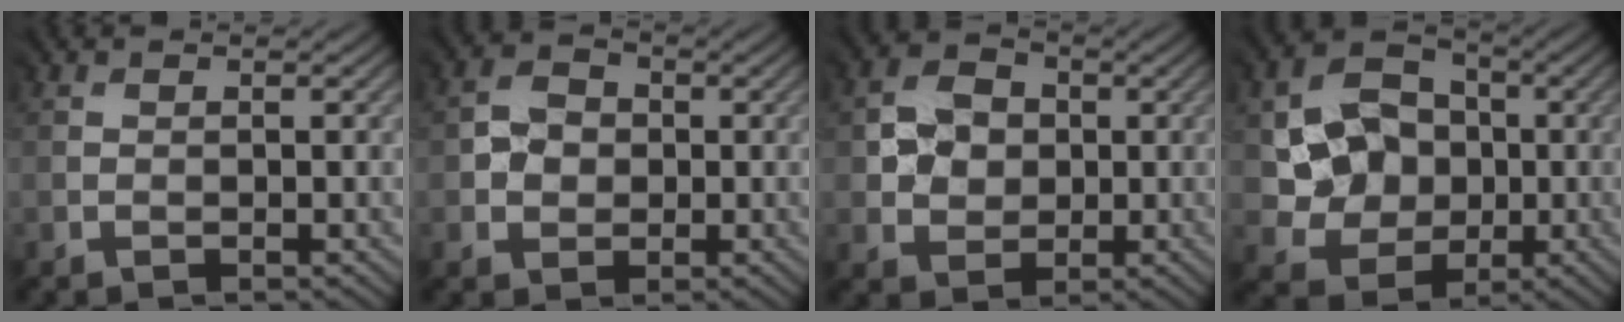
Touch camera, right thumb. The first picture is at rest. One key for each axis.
{"total": 3.0, "fx": 0.0, "fy": 2.9, "fz": 0.7, "tx": -0.010, "ty": 0.005, "tz": -0.003}
{"total": 4.5, "fx": 0.8, "fy": 4.2, "fz": 1.3, "tx": -0.034, "ty": 0.008, "tz": 0.006}
{"total": 7.8, "fx": 0.8, "fy": 7.1, "fz": 3.2, "tx": -0.081, "ty": 0.001, "tz": 0.006}